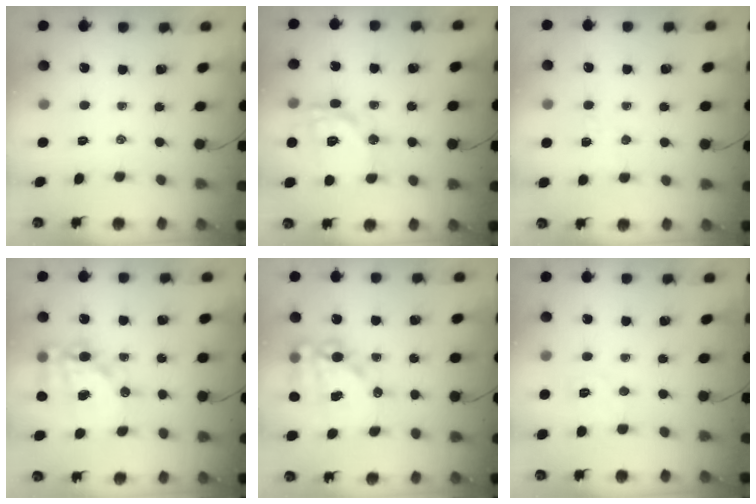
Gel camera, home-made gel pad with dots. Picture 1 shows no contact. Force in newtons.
{"total": 15.3, "press": 15.2, "slide": 1.8}
{"total": 2.9, "press": 2.8, "slide": 0.8}
{"total": 16.9, "press": 16.5, "slide": 3.5}
{"total": 15.8, "press": 15.4, "slide": 3.4}
{"total": 5.1, "press": 5.0, "slide": 1.2}